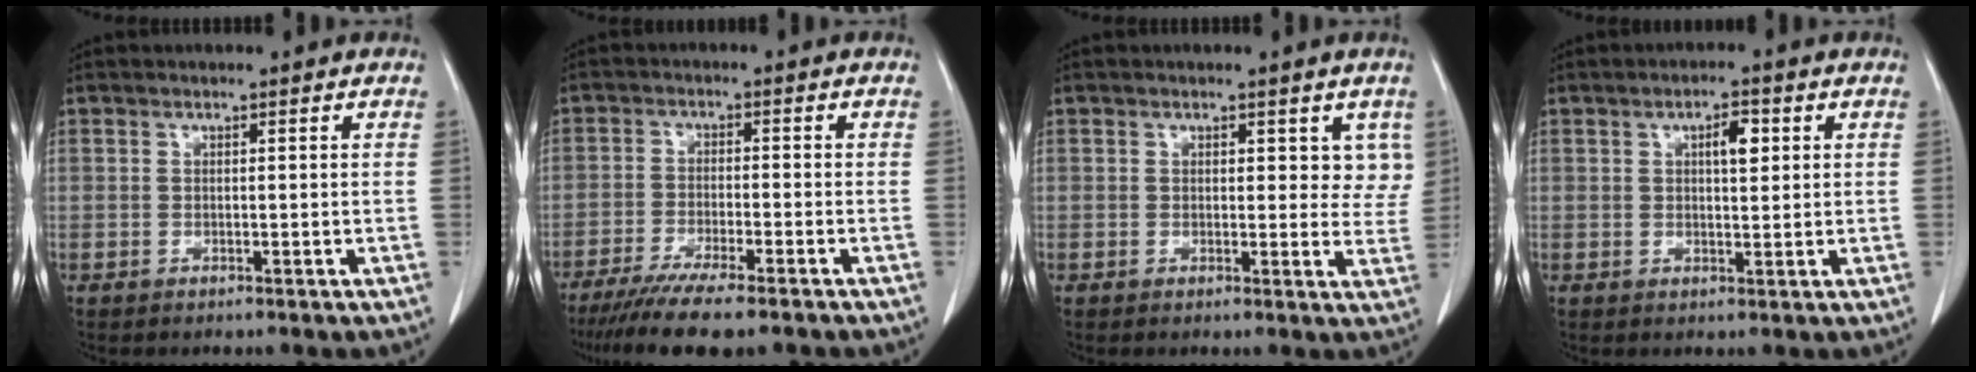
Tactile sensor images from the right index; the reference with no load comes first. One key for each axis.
{"total": 10.6, "fx": -8.5, "fy": 0.9, "fz": 6.3, "tx": -0.096, "ty": -0.024, "tz": -0.134}
{"total": 5.6, "fx": 2.3, "fy": 3.4, "fz": 3.8, "tx": -0.018, "ty": 0.003, "tz": 0.023}
{"total": 3.6, "fx": 1.2, "fy": 1.2, "fz": 3.2, "tx": -0.053, "ty": 0.004, "tz": 0.018}